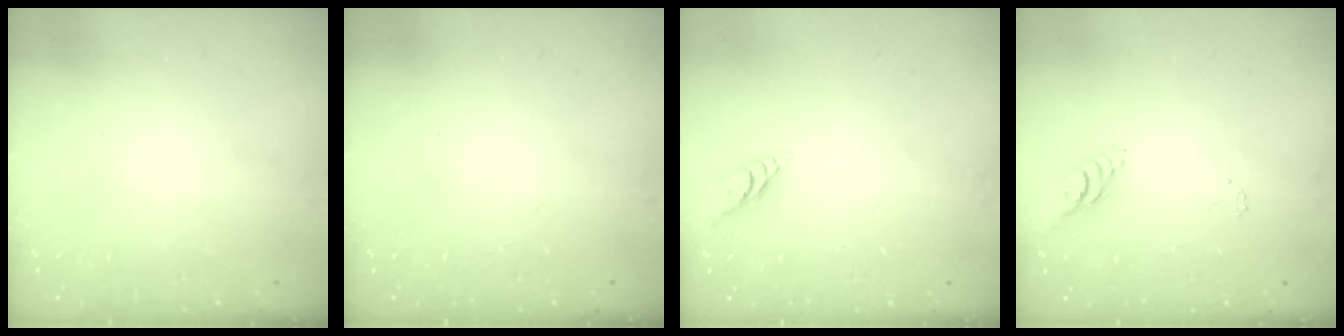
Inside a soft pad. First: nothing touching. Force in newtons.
{"total": 0.0}
{"total": 5.5, "press": 5.5, "slide": 0.3}
{"total": 6.9, "press": 6.8, "slide": 0.7}